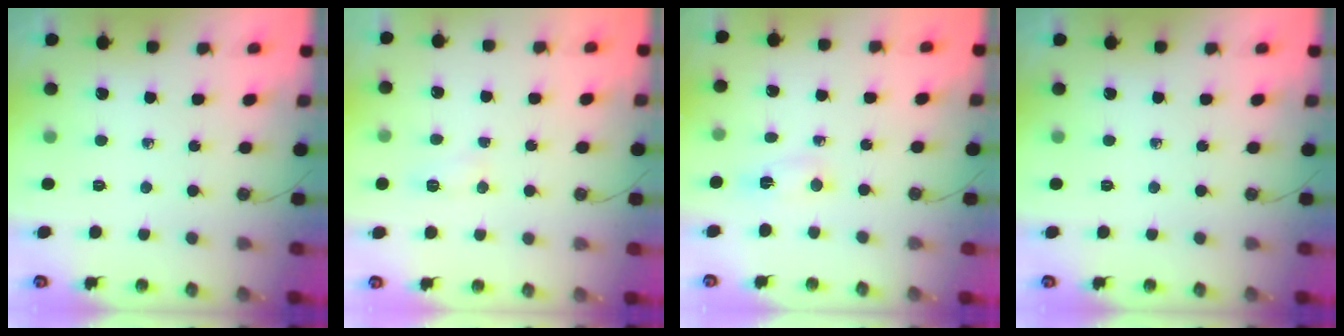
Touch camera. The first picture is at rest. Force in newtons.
{"total": 5.7, "press": 5.7, "slide": 0.6}
{"total": 2.6, "press": 1.3, "slide": 2.2}
{"total": 0.0}